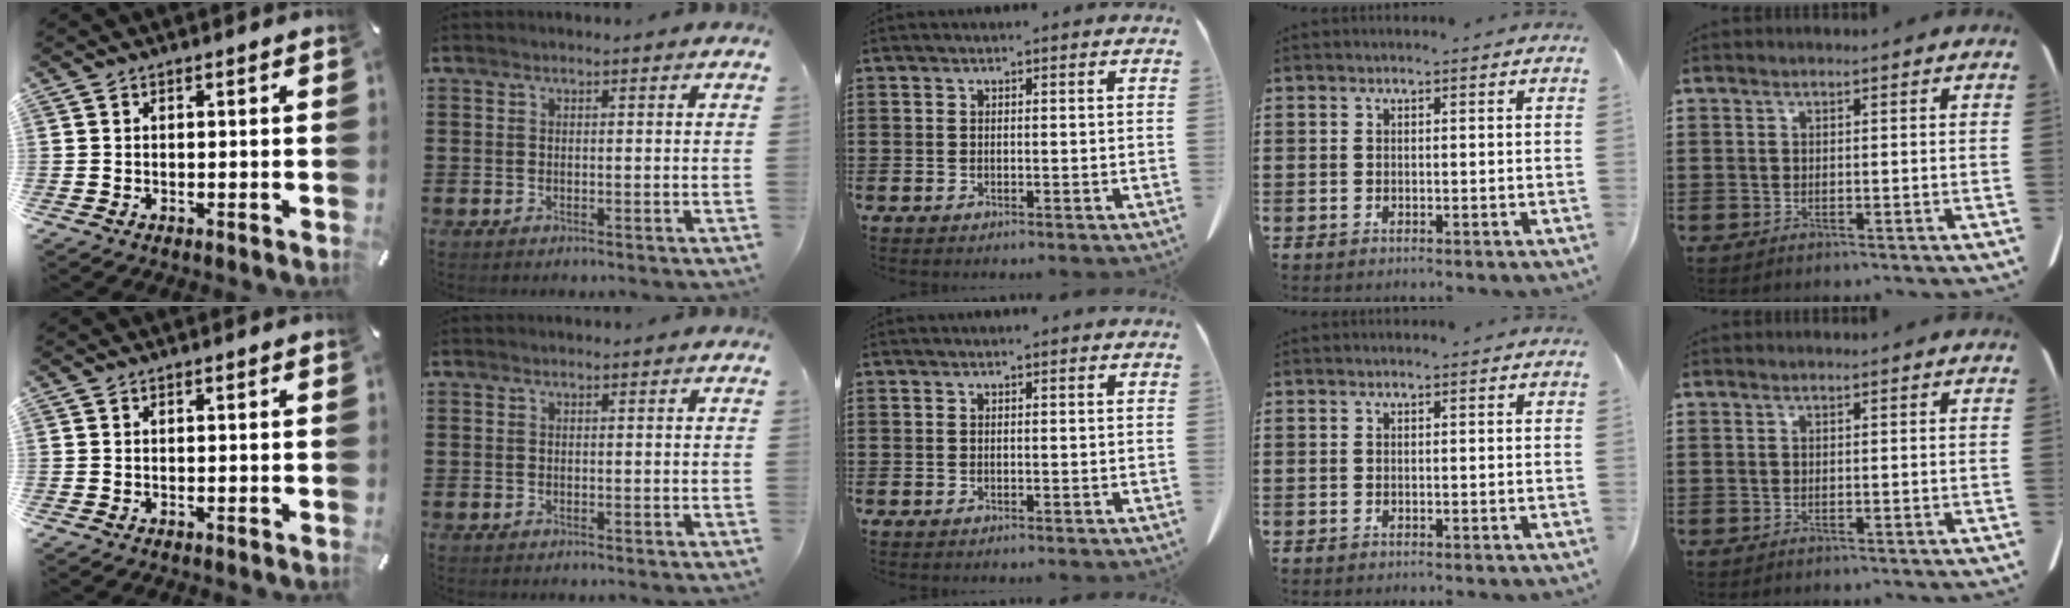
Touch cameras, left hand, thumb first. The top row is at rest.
{}